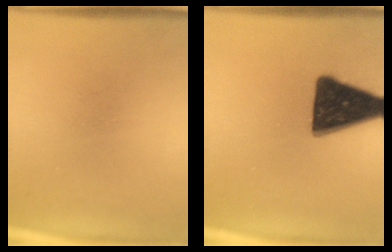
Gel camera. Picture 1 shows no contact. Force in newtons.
{"total": 17.6}